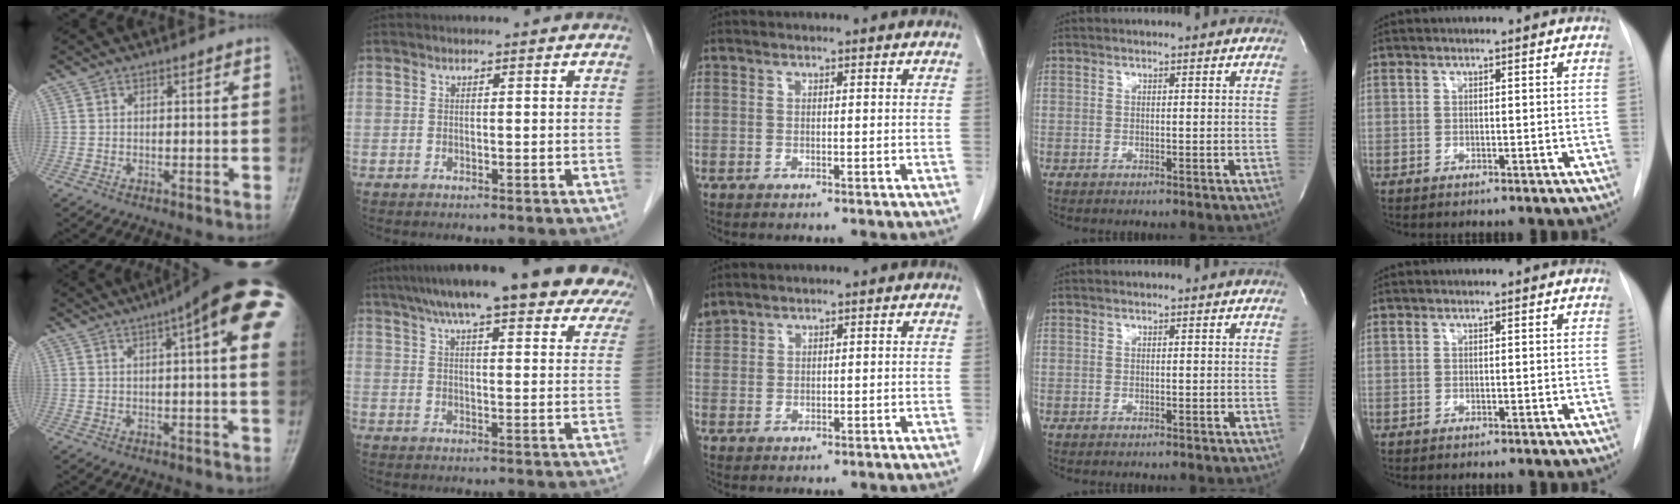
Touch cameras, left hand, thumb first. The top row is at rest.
{"thumb": {"total": 19.5, "force": [7.2, 4.2, 17.6], "torque": [-0.225, 0.020, 0.088]}, "index": {"total": 24.5, "force": [19.6, 4.2, 14.0], "torque": [-0.204, 0.033, 0.241]}, "middle": {"total": 2.3, "force": [2.3, 0.4, 0.2], "torque": [-0.013, 0.020, 0.051]}}